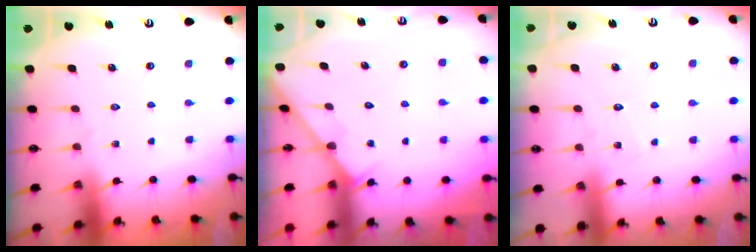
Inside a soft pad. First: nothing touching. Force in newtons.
{"total": 2.9, "press": 2.9, "slide": 0.3}
{"total": 3.3, "press": 3.3, "slide": 0.3}